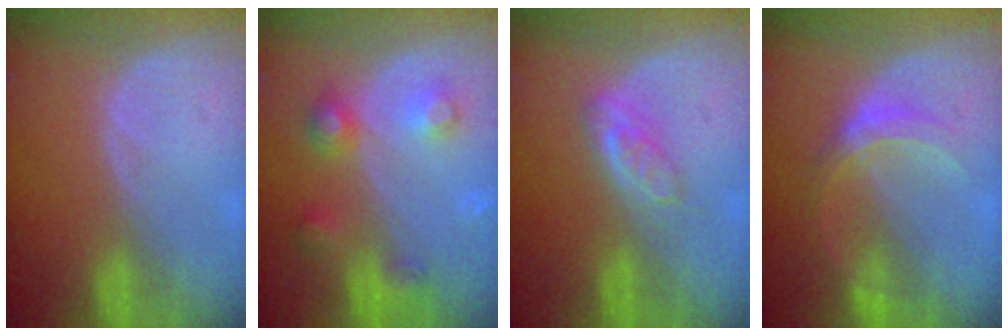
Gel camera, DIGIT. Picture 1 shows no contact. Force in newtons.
{"total": 5.9, "press": 5.9, "slide": 0.2}
{"total": 3.8, "press": 3.8, "slide": 0.6}
{"total": 5.1, "press": 4.9, "slide": 1.5}